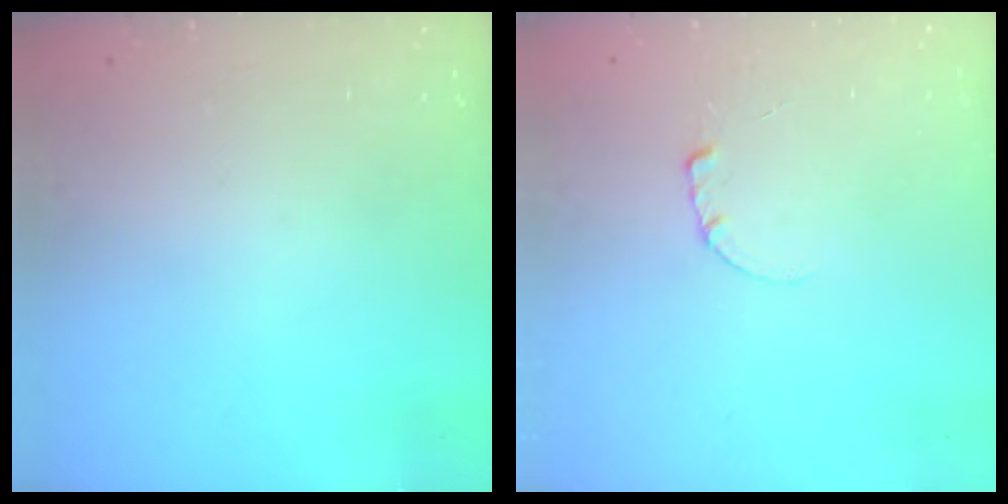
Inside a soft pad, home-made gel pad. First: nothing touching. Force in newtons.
{"total": 0.6, "press": 0.6, "slide": 0.1}